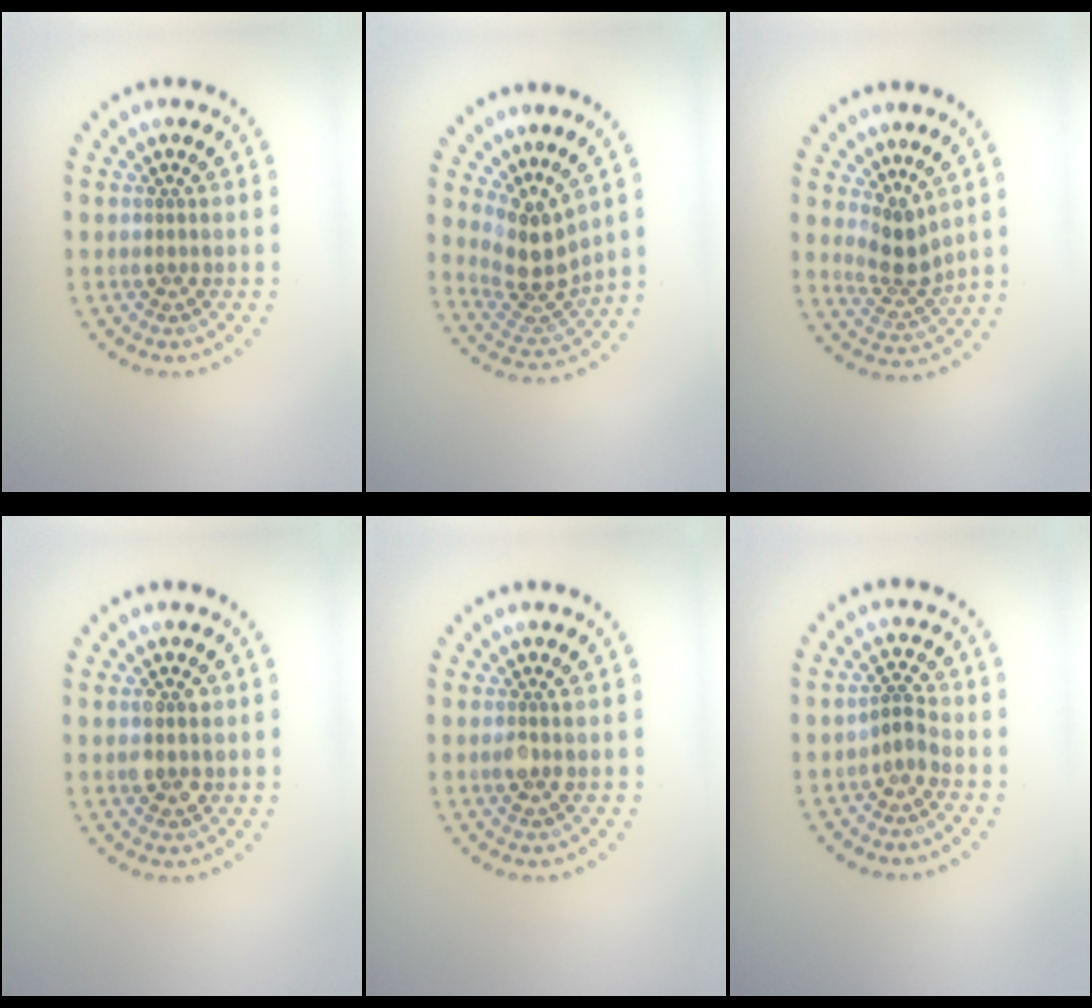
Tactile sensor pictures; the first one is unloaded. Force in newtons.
{"total": 3.8, "press": 2.9, "slide": 2.5}
{"total": 2.6, "press": 1.8, "slide": 1.9}
{"total": 2.6, "press": 2.6, "slide": 0.2}
{"total": 1.0, "press": 0.9, "slide": 0.5}
{"total": 1.6, "press": 1.1, "slide": 1.2}